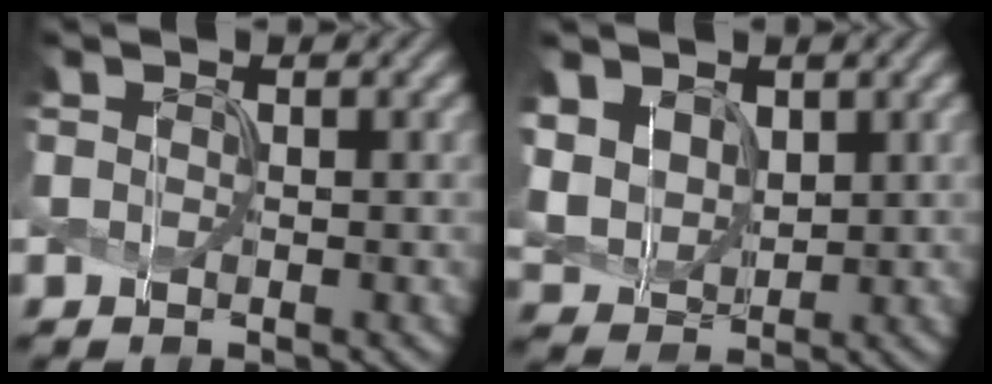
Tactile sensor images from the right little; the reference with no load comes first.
{"total": 5.7, "force": [2.0, 4.2, 3.3], "torque": [-0.097, 0.002, 0.040]}